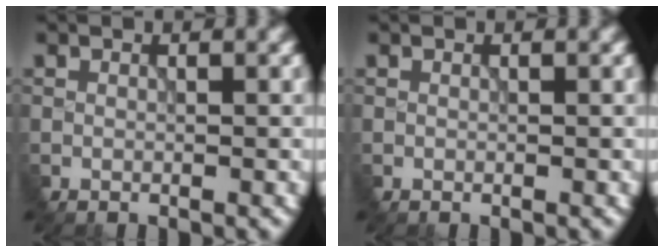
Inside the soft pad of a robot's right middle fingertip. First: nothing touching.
{"total": 0.0}